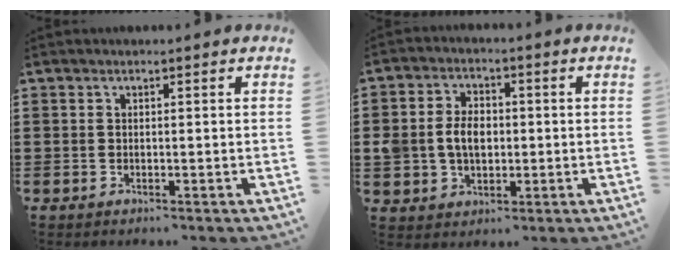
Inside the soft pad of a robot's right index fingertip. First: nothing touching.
{"total": 5.6, "force": [-0.2, 4.3, 3.7], "torque": [-0.075, 0.009, -0.010]}